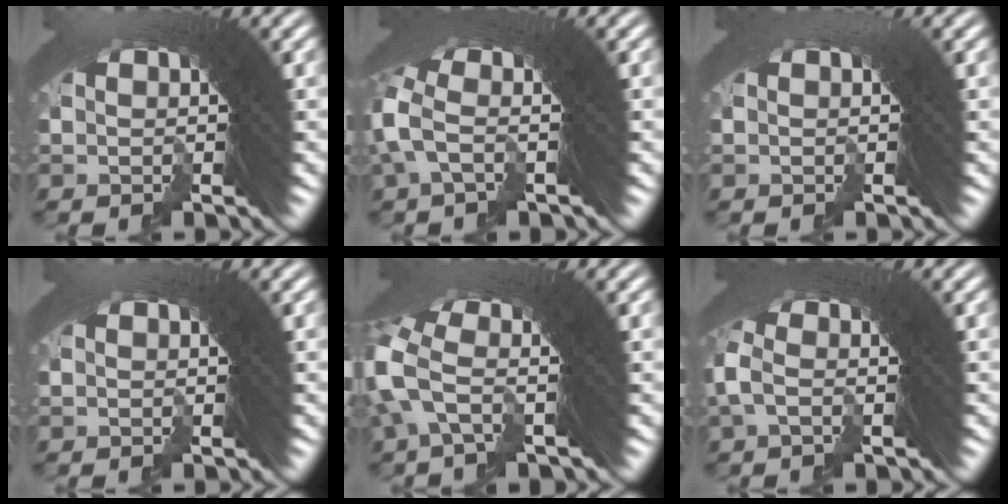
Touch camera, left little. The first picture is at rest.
{"total": 2.3, "force": [-0.3, 0.6, 2.2], "torque": [-0.057, -0.001, -0.006]}
{"total": 0.7, "force": [-0.3, 0.4, 0.5], "torque": [-0.005, -0.004, -0.007]}
{"total": 0.5, "force": [-0.2, -0.5, 0.0], "torque": [0.012, 0.015, -0.011]}
{"total": 3.0, "force": [-0.1, 1.0, 2.8], "torque": [-0.069, -0.005, -0.002]}
{"total": 1.4, "force": [-0.7, -0.2, 1.2], "torque": [-0.033, 0.005, -0.014]}